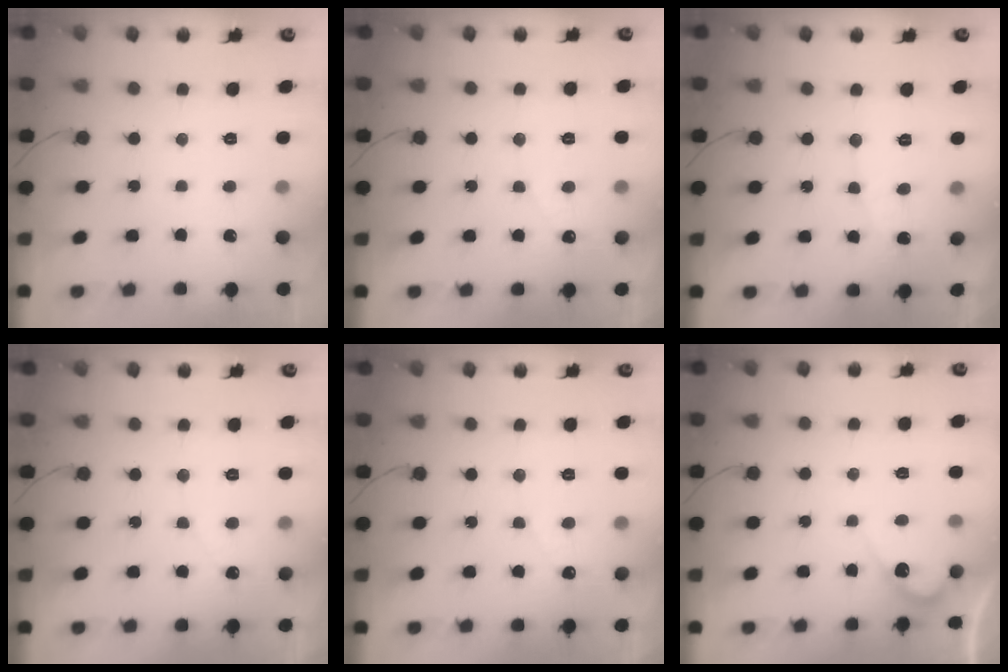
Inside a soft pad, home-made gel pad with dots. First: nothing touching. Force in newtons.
{"total": 3.0, "press": 3.0, "slide": 0.1}
{"total": 6.5, "press": 6.5, "slide": 0.6}
{"total": 2.8, "press": 2.8, "slide": 0.2}
{"total": 3.0, "press": 3.0, "slide": 0.1}
{"total": 4.8, "press": 4.7, "slide": 0.3}